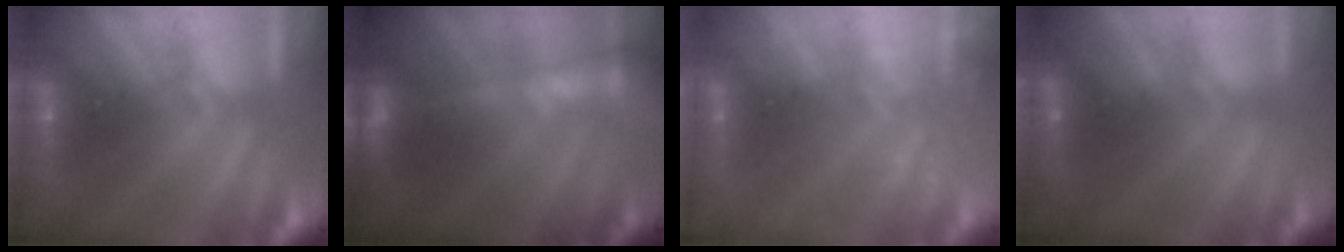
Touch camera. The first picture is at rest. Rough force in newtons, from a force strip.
{"total": 7.0}
{"total": 2.4}
{"total": 2.0}